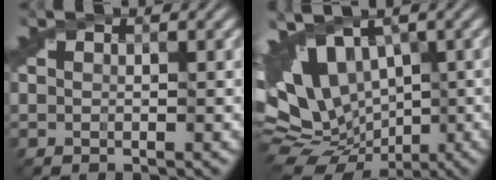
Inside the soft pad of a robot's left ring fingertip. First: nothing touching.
{"total": 12.5, "force": [0.0, 8.5, 9.1], "torque": [-0.174, -0.005, 0.036]}